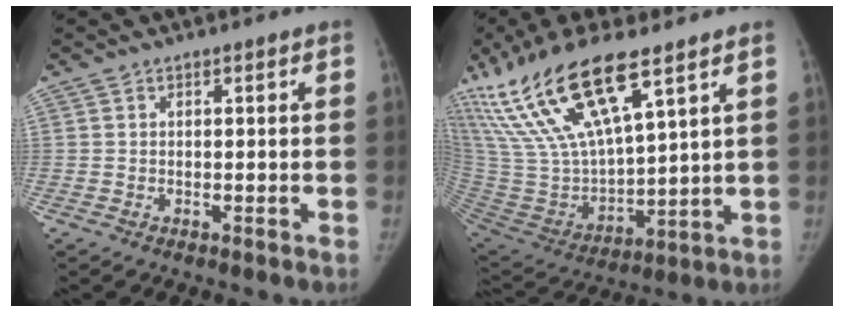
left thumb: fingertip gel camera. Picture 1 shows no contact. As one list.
[{"total": 23.9, "force": [14.6, 7.4, 17.3], "torque": [-0.350, -0.043, 0.291]}]